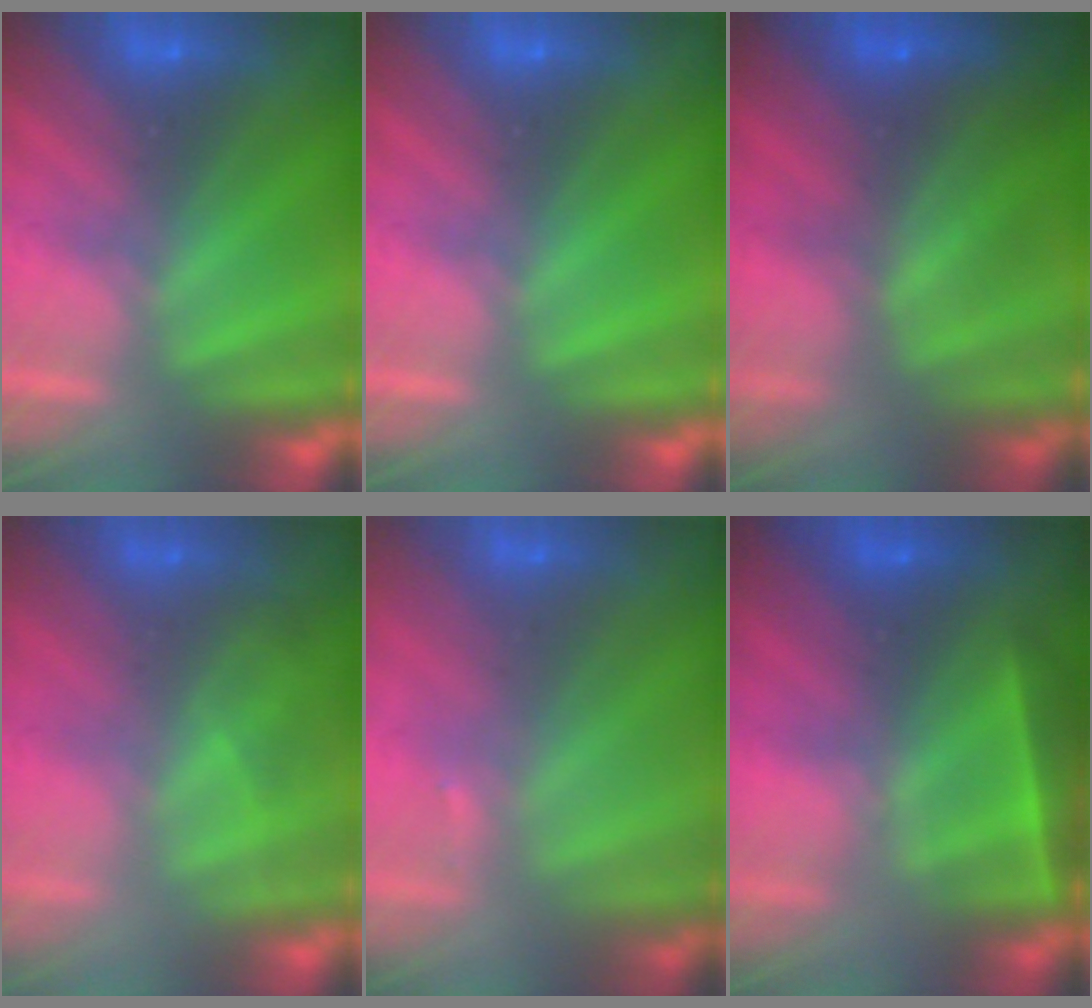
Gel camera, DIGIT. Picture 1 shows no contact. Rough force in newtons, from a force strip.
{"total": 0.0}
{"total": 10.8}
{"total": 2.4}
{"total": 1.6}
{"total": 4.6}